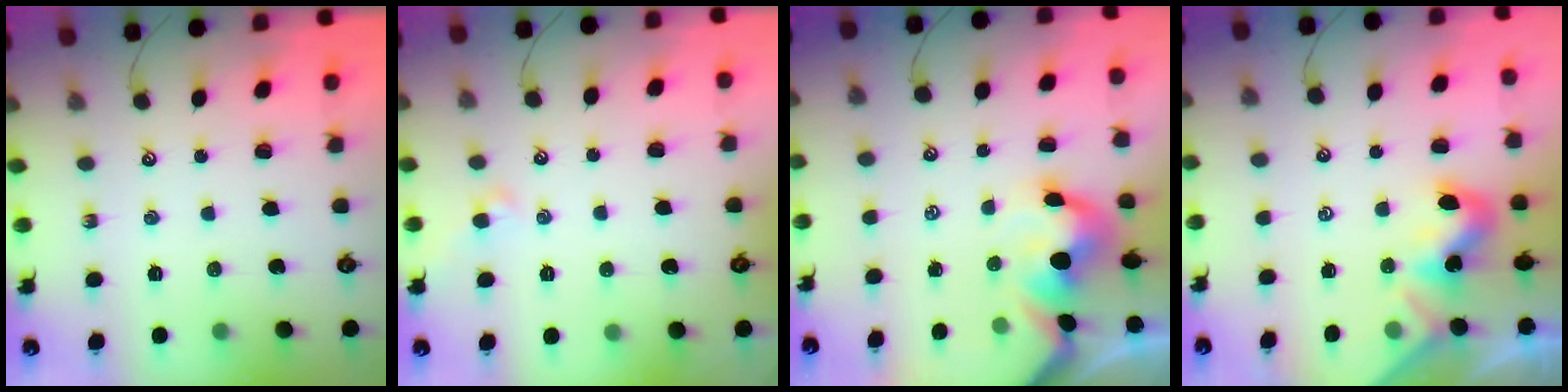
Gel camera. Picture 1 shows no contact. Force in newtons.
{"total": 0.7, "press": 0.5, "slide": 0.5}
{"total": 3.3, "press": 3.2, "slide": 1.0}
{"total": 1.8, "press": 1.8, "slide": 0.5}